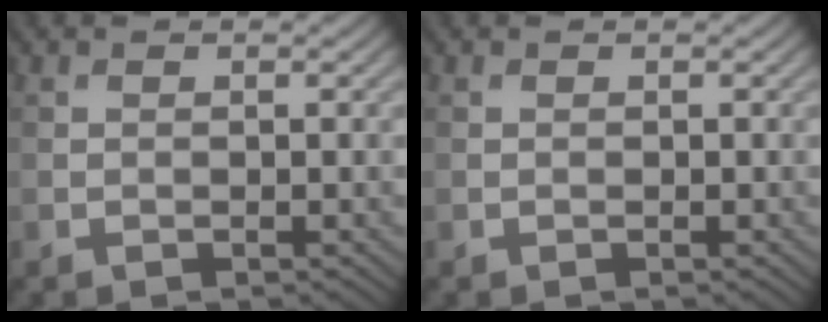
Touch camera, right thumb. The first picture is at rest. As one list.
[{"total": 0.0}]